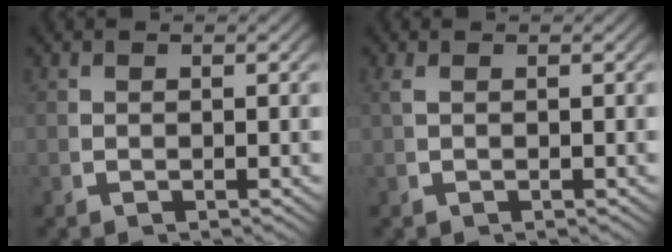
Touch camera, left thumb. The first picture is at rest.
{"total": 0.6, "force": [0.3, -0.1, 0.6], "torque": [-0.018, 0.002, 0.010]}